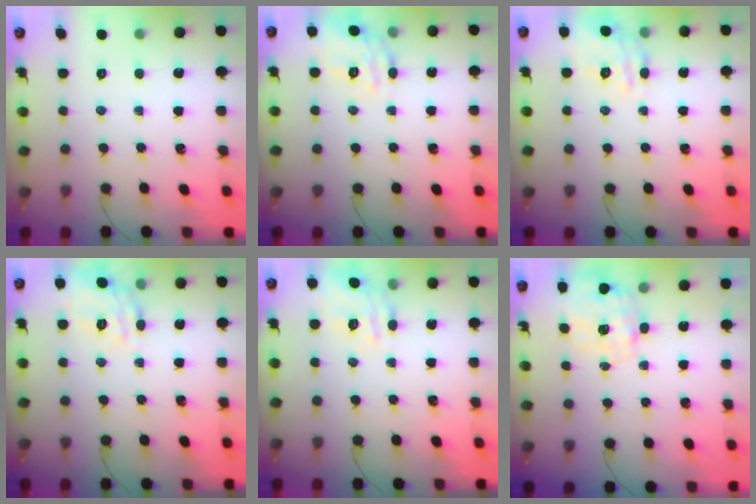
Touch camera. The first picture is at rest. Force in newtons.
{"total": 14.4, "press": 14.4, "slide": 0.6}
{"total": 15.2, "press": 15.2, "slide": 0.6}
{"total": 14.4, "press": 14.4, "slide": 0.6}
{"total": 11.7, "press": 11.6, "slide": 0.8}
{"total": 2.8, "press": 2.6, "slide": 0.9}